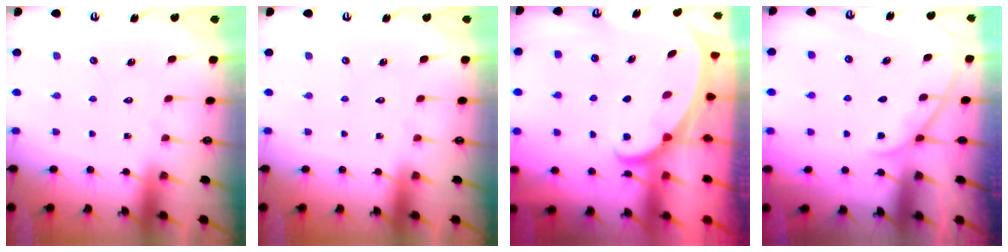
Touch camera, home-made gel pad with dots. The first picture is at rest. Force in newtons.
{"total": 0.0}
{"total": 1.9, "press": 1.9, "slide": 0.3}
{"total": 2.1, "press": 2.1, "slide": 0.2}